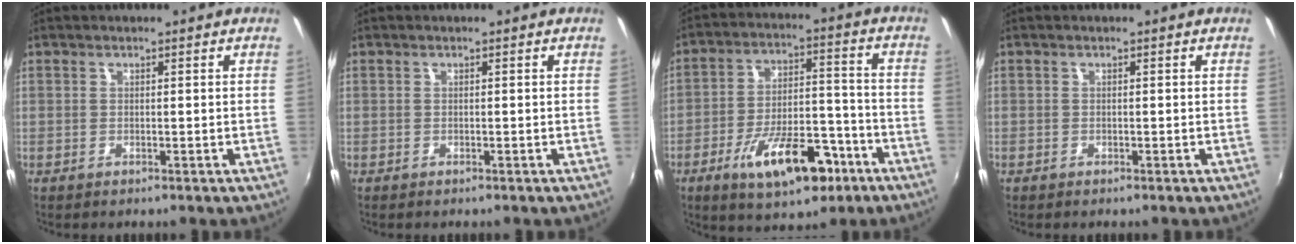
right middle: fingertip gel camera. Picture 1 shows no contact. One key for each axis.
{"total": 0.0}
{"total": 15.1, "fx": -8.3, "fy": 6.2, "fz": 10.9, "tx": -0.194, "ty": 0.006, "tz": -0.126}
{"total": 0.6, "fx": -0.5, "fy": 0.4, "fz": 0.0, "tx": -0.002, "ty": -0.001, "tz": -0.010}